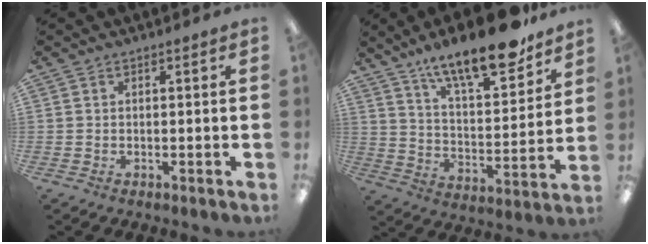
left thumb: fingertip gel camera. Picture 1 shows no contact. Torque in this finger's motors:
{"motor_torque": [0.74, -0.07, 1.42, -1.35, 0.33]}